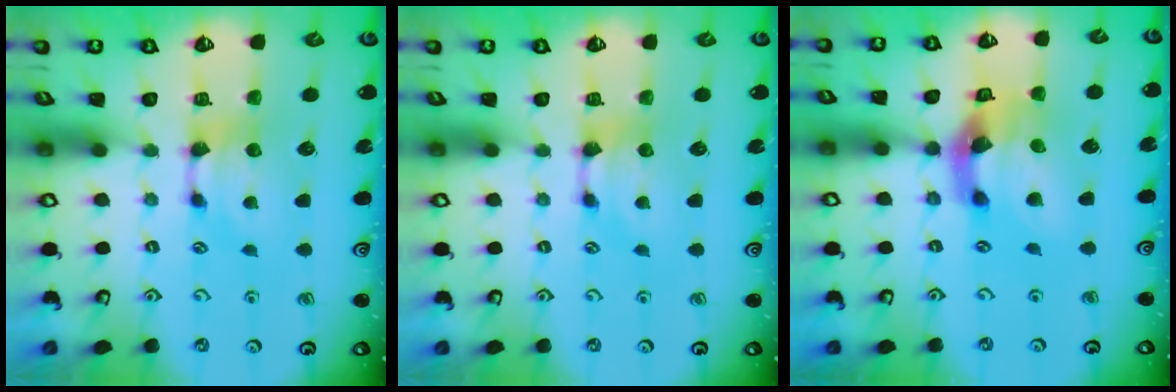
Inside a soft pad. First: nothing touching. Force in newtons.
{"total": 0.0}
{"total": 8.0, "press": 7.6, "slide": 2.7}